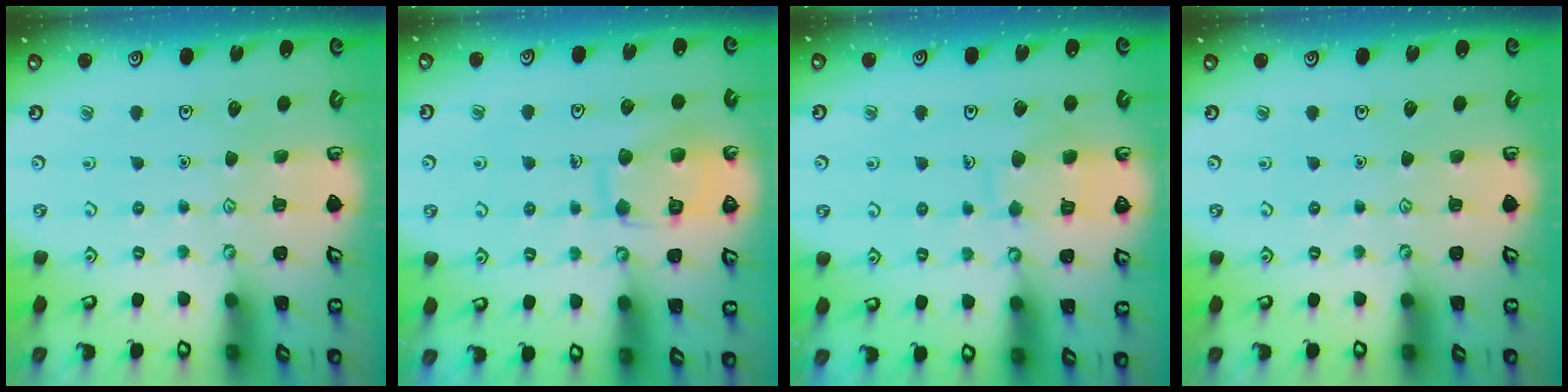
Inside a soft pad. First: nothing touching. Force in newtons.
{"total": 11.9, "press": 11.9, "slide": 0.9}
{"total": 8.0, "press": 8.0, "slide": 0.8}
{"total": 0.0}